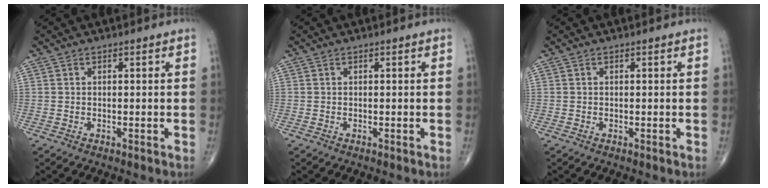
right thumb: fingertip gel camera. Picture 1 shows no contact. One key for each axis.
{"total": 0.0}
{"total": 0.0}